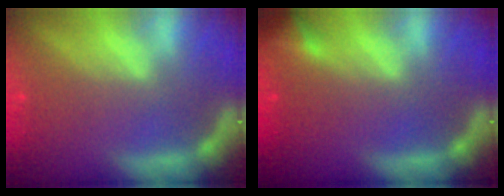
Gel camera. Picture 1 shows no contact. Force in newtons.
{"total": 1.9}